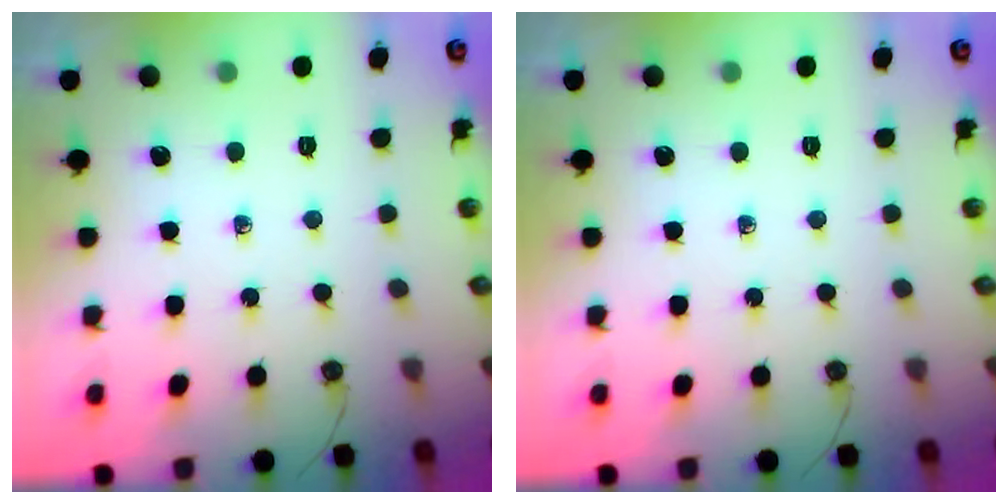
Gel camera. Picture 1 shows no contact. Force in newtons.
{"total": 0.0}